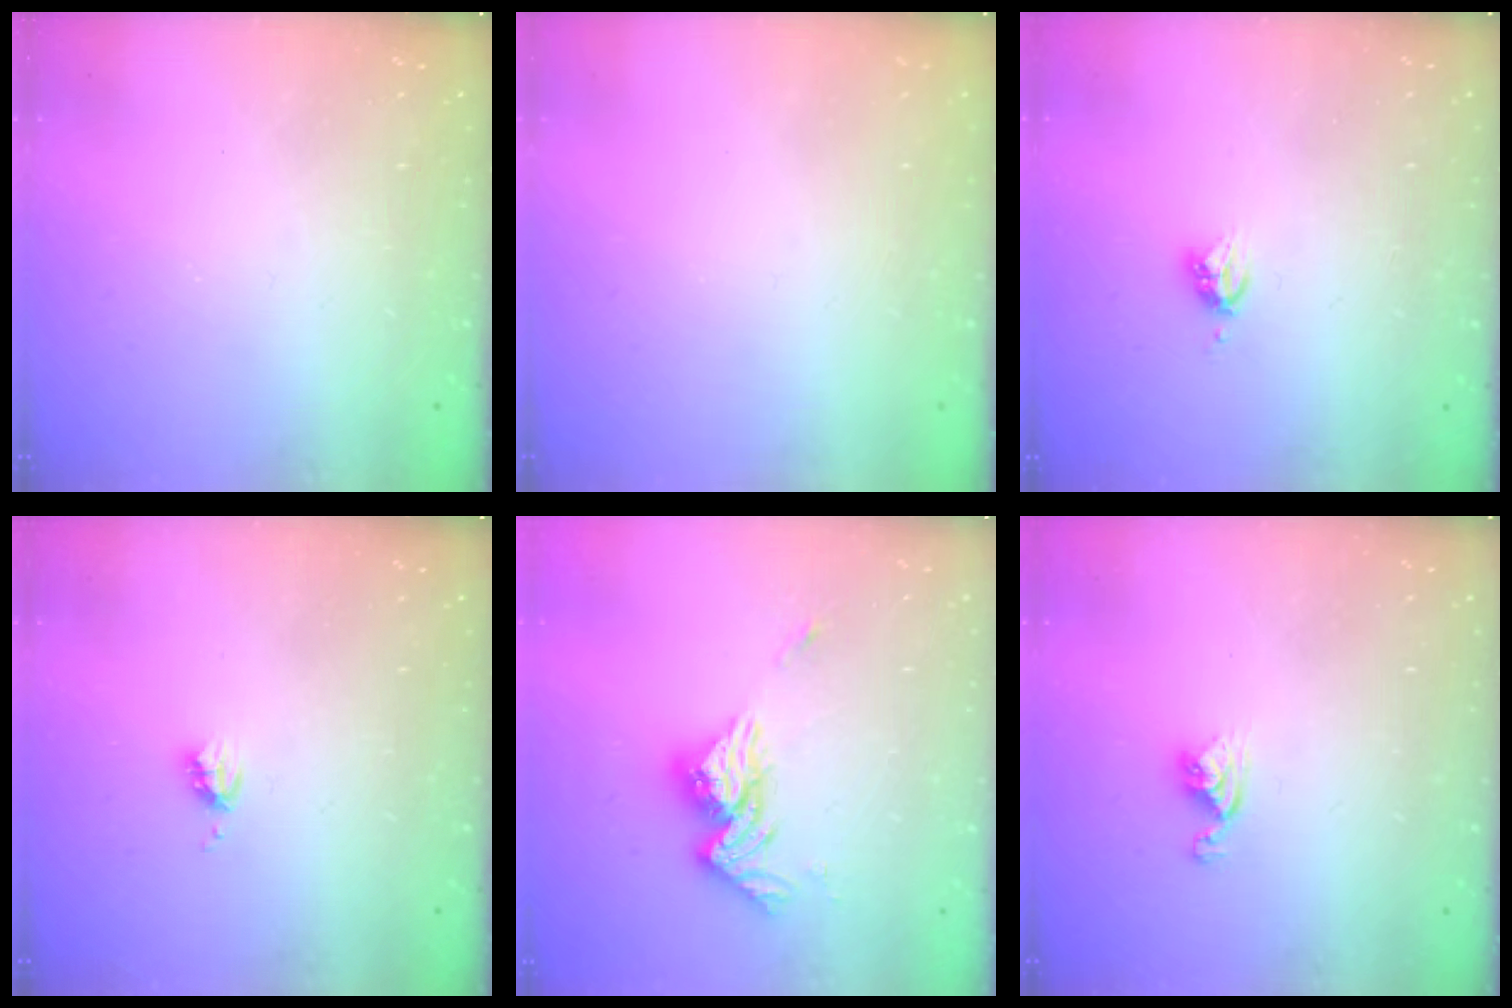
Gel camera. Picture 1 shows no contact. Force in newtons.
{"total": 0.0}
{"total": 4.3, "press": 4.2, "slide": 0.6}
{"total": 2.9, "press": 2.9, "slide": 0.3}
{"total": 13.6, "press": 13.6, "slide": 1.4}
{"total": 5.5, "press": 5.5, "slide": 0.2}